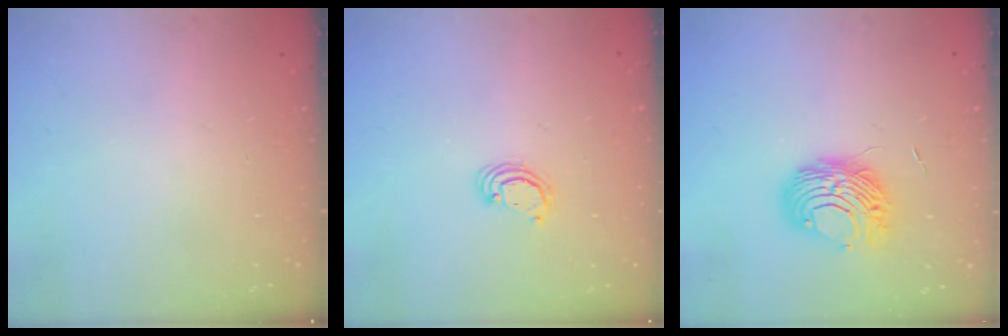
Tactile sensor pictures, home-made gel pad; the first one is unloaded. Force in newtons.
{"total": 2.5, "press": 2.5, "slide": 0.2}
{"total": 9.2, "press": 9.2, "slide": 0.5}